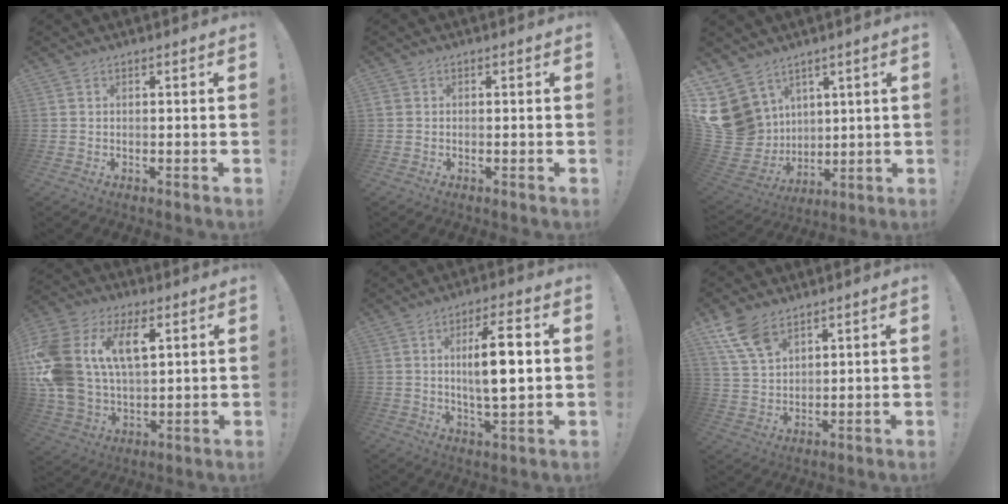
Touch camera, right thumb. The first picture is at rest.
{"total": 0.9, "force": [-0.1, 0.8, 0.2], "torque": [-0.012, 0.005, 0.001]}
{"total": 16.0, "force": [5.6, 13.5, 6.5], "torque": [-0.152, -0.043, 0.131]}
{"total": 20.9, "force": [6.7, 13.9, 14.1], "torque": [-0.286, -0.019, 0.121]}
{"total": 11.3, "force": [1.5, 2.8, 10.9], "torque": [-0.178, -0.001, 0.017]}
{"total": 10.2, "force": [6.6, 5.6, 5.4], "torque": [-0.110, -0.029, 0.130]}